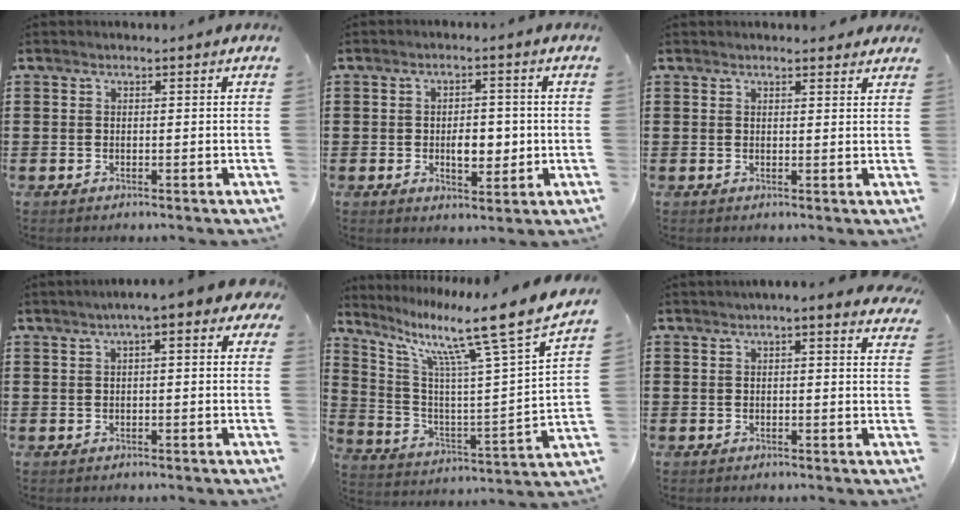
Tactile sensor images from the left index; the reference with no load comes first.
{"total": 5.1, "force": [-0.7, 2.8, 4.2], "torque": [-0.063, 0.001, -0.019]}
{"total": 1.6, "force": [1.5, 0.3, 0.5], "torque": [-0.013, 0.003, 0.029]}
{"total": 2.9, "force": [0.5, 0.5, 2.8], "torque": [-0.051, 0.004, 0.007]}
{"total": 13.4, "force": [9.9, 0.3, 9.0], "torque": [-0.176, -0.075, 0.146]}
{"total": 1.6, "force": [1.1, 0.5, 1.1], "torque": [-0.025, 0.006, 0.018]}